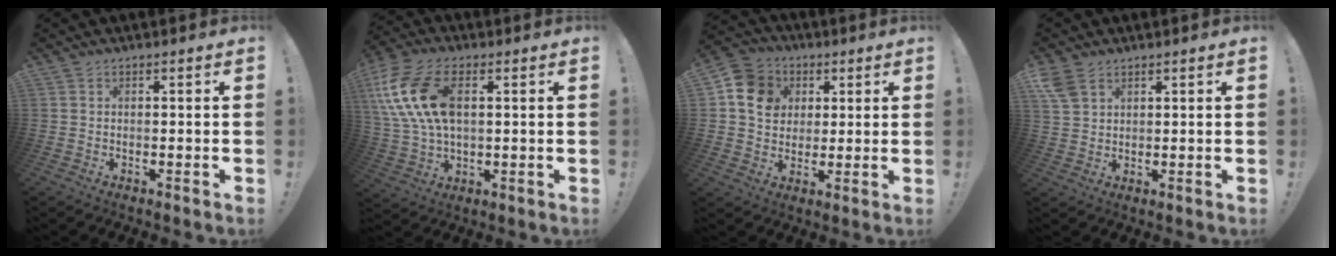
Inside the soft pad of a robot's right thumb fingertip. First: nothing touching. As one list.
[{"total": 17.7, "force": [4.9, 10.4, 13.5], "torque": [-0.275, -0.004, 0.089]}, {"total": 11.7, "force": [3.2, 10.1, 4.8], "torque": [-0.069, -0.002, 0.068]}, {"total": 5.8, "force": [3.3, 3.5, 3.1], "torque": [-0.072, -0.010, 0.067]}]